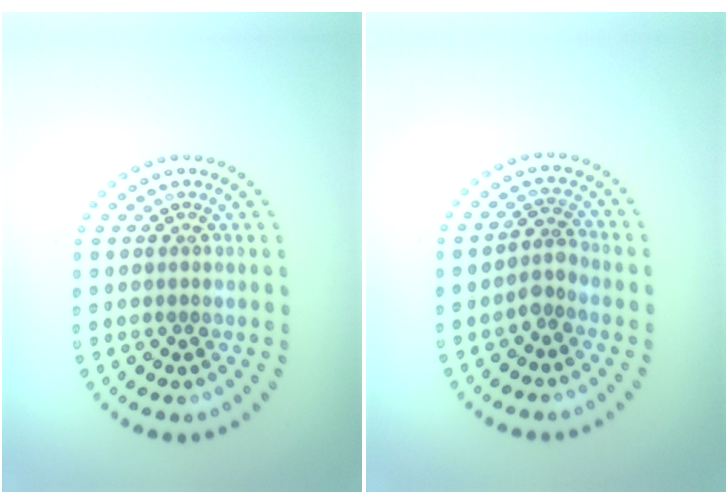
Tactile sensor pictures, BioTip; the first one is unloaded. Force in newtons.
{"total": 2.0, "press": 1.5, "slide": 1.3}